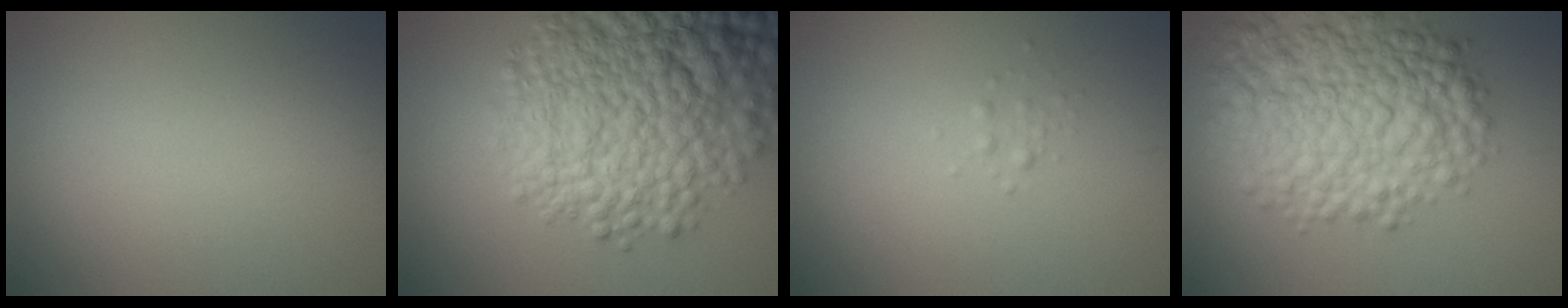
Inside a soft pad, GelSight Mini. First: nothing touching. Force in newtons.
{"total": 13.4, "press": 13.4, "slide": 0.4}
{"total": 0.7, "press": 0.7, "slide": 0.0}
{"total": 9.8, "press": 9.8, "slide": 0.2}